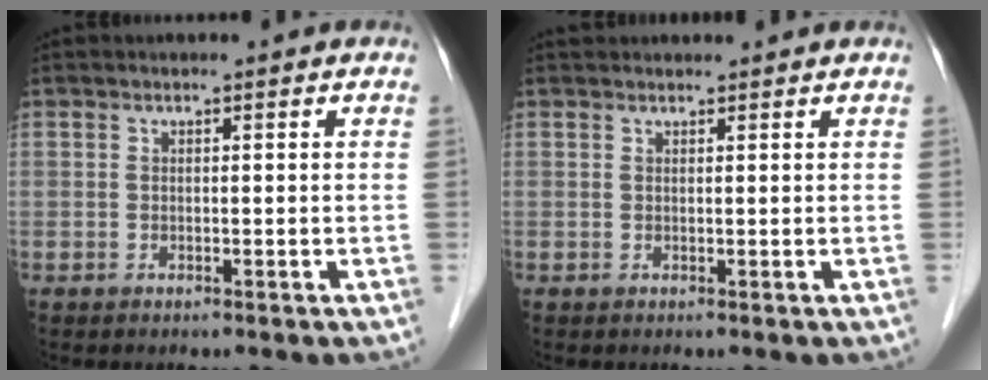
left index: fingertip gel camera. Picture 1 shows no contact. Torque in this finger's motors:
{"motor_torque": [0.04, -0.04, -0.02, -0.01]}